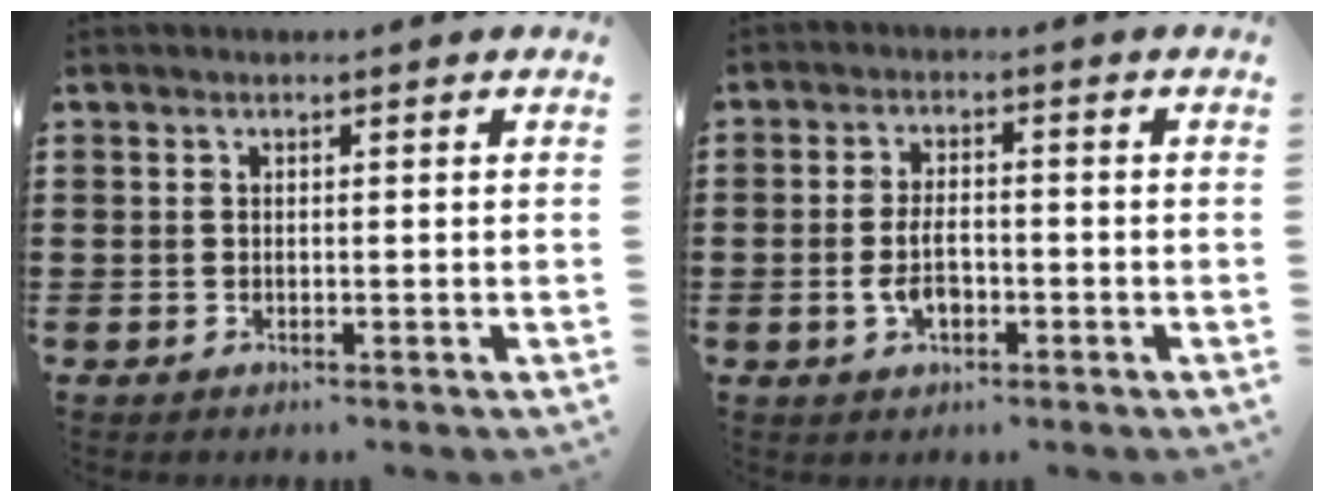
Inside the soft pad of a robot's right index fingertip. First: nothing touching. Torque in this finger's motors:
{"motor_torque": [1.10, 1.04, 0.13, 0.08]}